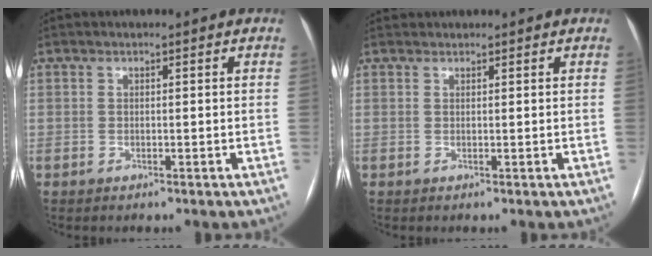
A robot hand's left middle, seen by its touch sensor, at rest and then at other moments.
{"total": 1.2, "force": [1.2, 0.4, 0.0], "torque": [-0.002, 0.022, 0.022]}